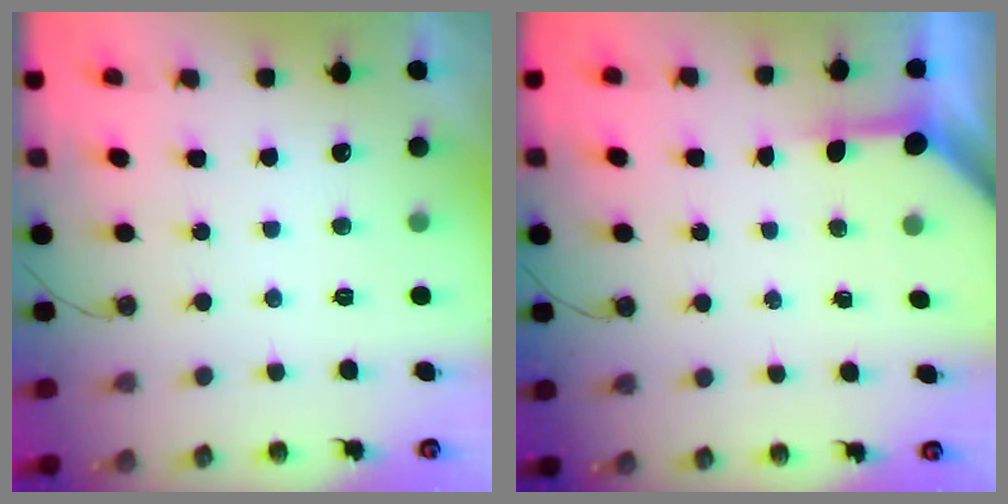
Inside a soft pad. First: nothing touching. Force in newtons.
{"total": 3.5, "press": 3.5, "slide": 0.5}